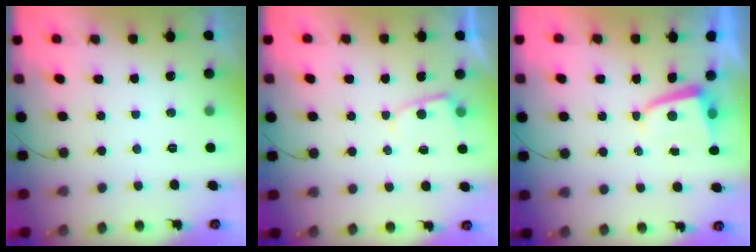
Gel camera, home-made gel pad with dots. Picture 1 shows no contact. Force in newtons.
{"total": 3.2, "press": 3.2, "slide": 0.3}
{"total": 2.6, "press": 2.6, "slide": 0.4}